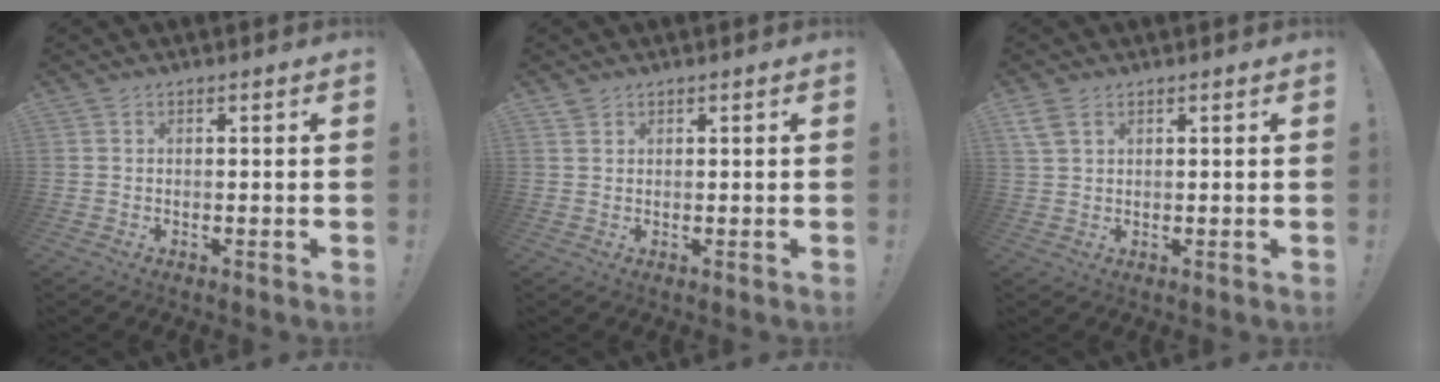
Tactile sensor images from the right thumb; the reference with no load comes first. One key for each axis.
{"total": 1.1, "fx": 0.9, "fy": 0.6, "fz": 0.2, "tx": -0.003, "ty": -0.002, "tz": 0.019}
{"total": 4.0, "fx": 2.3, "fy": 2.1, "fz": 2.5, "tx": -0.044, "ty": -0.007, "tz": 0.046}